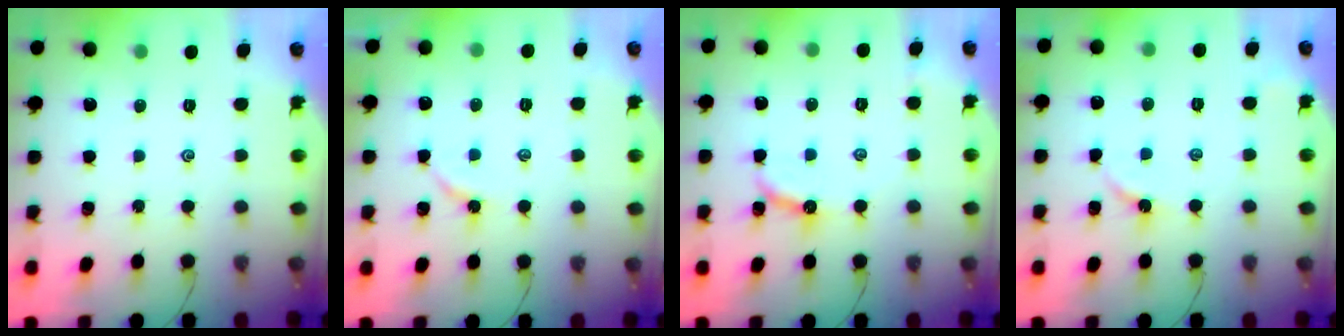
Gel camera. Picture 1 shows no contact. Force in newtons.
{"total": 2.5, "press": 2.4, "slide": 0.4}
{"total": 8.4, "press": 8.4, "slide": 0.3}
{"total": 4.1, "press": 4.0, "slide": 0.7}